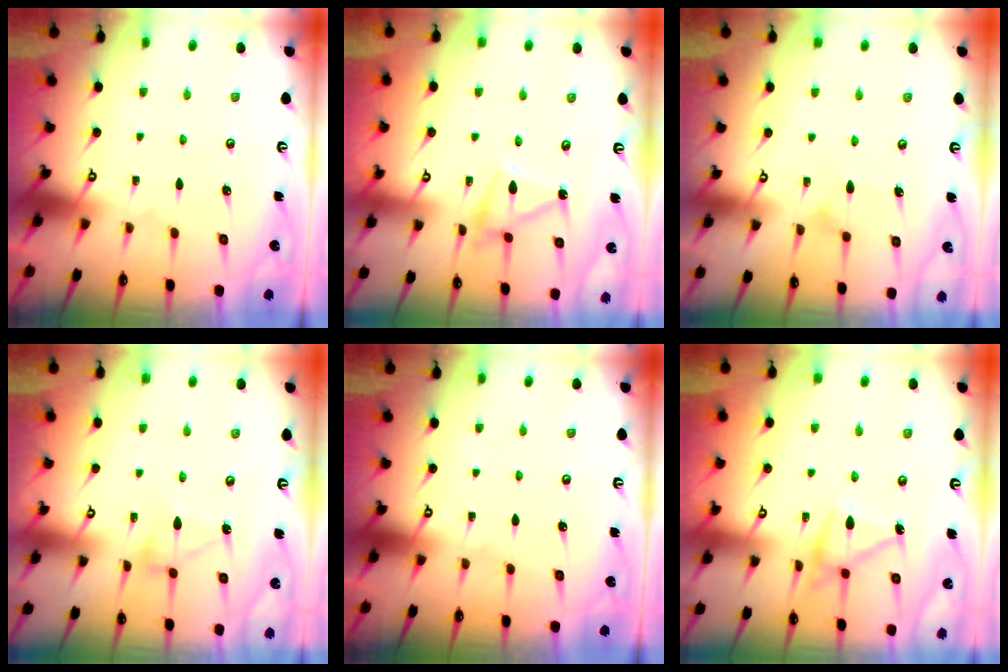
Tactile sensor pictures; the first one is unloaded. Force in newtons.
{"total": 10.5, "press": 10.5, "slide": 0.3}
{"total": 9.4, "press": 9.4, "slide": 0.3}
{"total": 5.3, "press": 5.2, "slide": 0.4}
{"total": 0.0}
{"total": 13.7, "press": 13.7, "slide": 0.1}